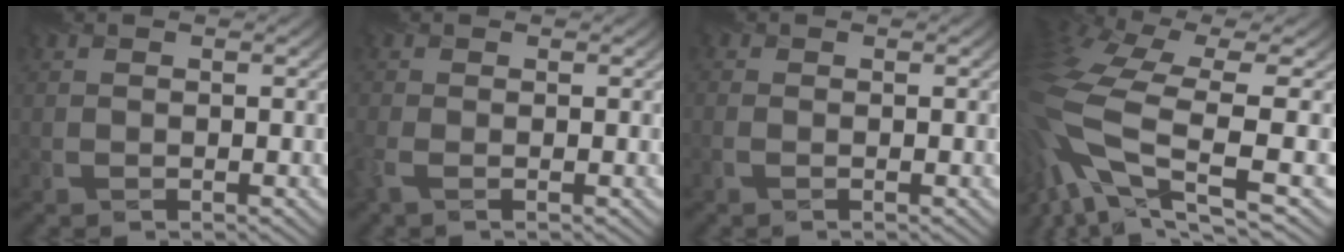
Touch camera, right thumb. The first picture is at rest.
{"total": 1.9, "force": [-0.9, 0.6, 1.6], "torque": [-0.049, -0.009, -0.028]}
{"total": 0.0}
{"total": 13.0, "force": [-2.6, 4.6, 11.9], "torque": [-0.297, -0.014, -0.038]}